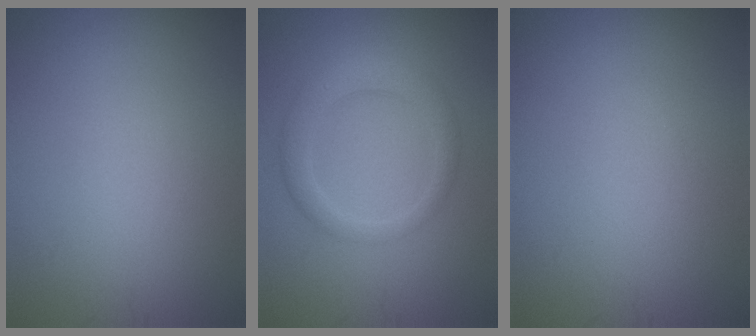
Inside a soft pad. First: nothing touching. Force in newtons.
{"total": 3.4, "press": 3.4, "slide": 0.1}
{"total": 0.0}